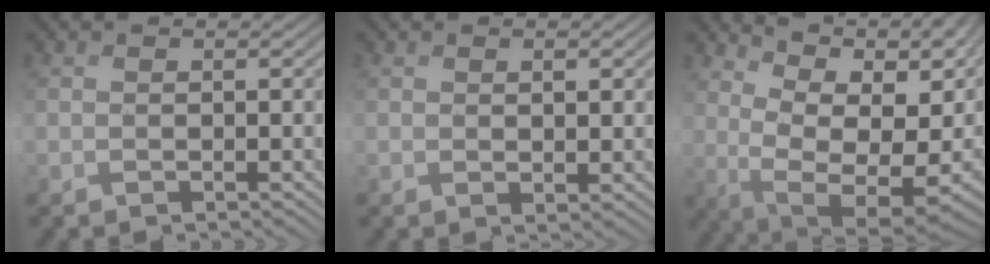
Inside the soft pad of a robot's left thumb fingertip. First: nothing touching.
{"total": 1.6, "force": [0.5, 0.9, 1.2], "torque": [-0.020, -0.004, 0.011]}
{"total": 16.0, "force": [5.6, 8.1, 12.6], "torque": [-0.184, 0.017, 0.115]}